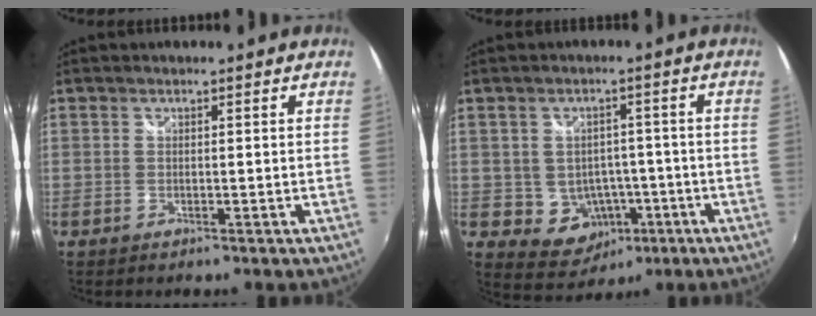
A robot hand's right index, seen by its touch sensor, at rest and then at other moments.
{"total": 7.4, "force": [-2.3, 6.6, 2.4], "torque": [-0.057, 0.011, -0.012]}